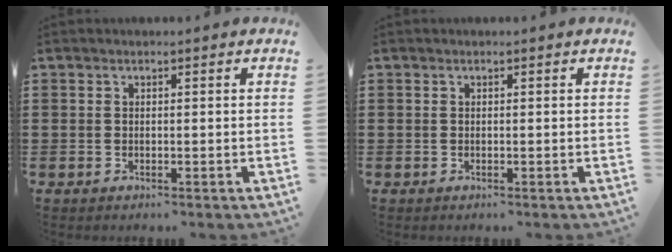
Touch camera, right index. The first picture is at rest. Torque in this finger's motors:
{"motor_torque": [-0.02, 0.02, 0.00, 0.00]}